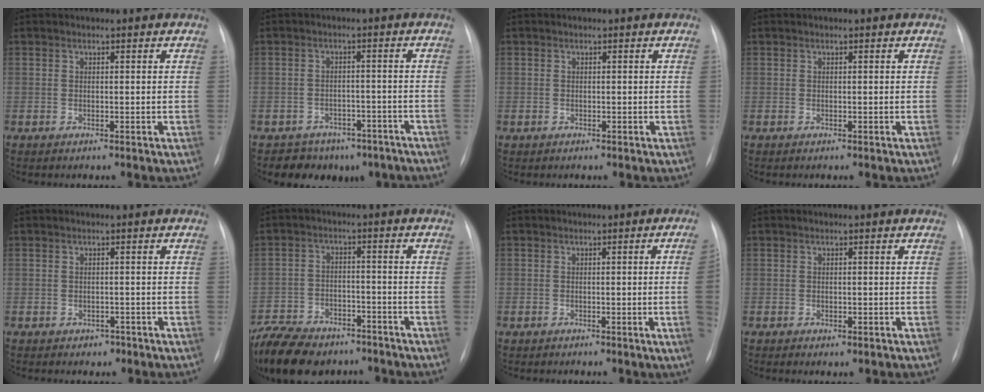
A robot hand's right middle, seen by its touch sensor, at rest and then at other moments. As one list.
[{"total": 8.4, "force": [-6.2, 5.3, 1.5], "torque": [-0.008, 0.023, -0.073]}, {"total": 0.0}, {"total": 0.0}, {"total": 1.5, "force": [-0.9, 1.1, 0.3], "torque": [-0.005, 0.004, -0.010]}, {"total": 17.0, "force": [-12.9, 8.2, 7.5], "torque": [-0.187, -0.008, -0.198]}, {"total": 3.7, "force": [-0.5, -0.9, 3.6], "torque": [-0.043, -0.004, -0.007]}, {"total": 1.1, "force": [-0.5, 0.6, 0.8], "torque": [-0.011, -0.001, -0.003]}]